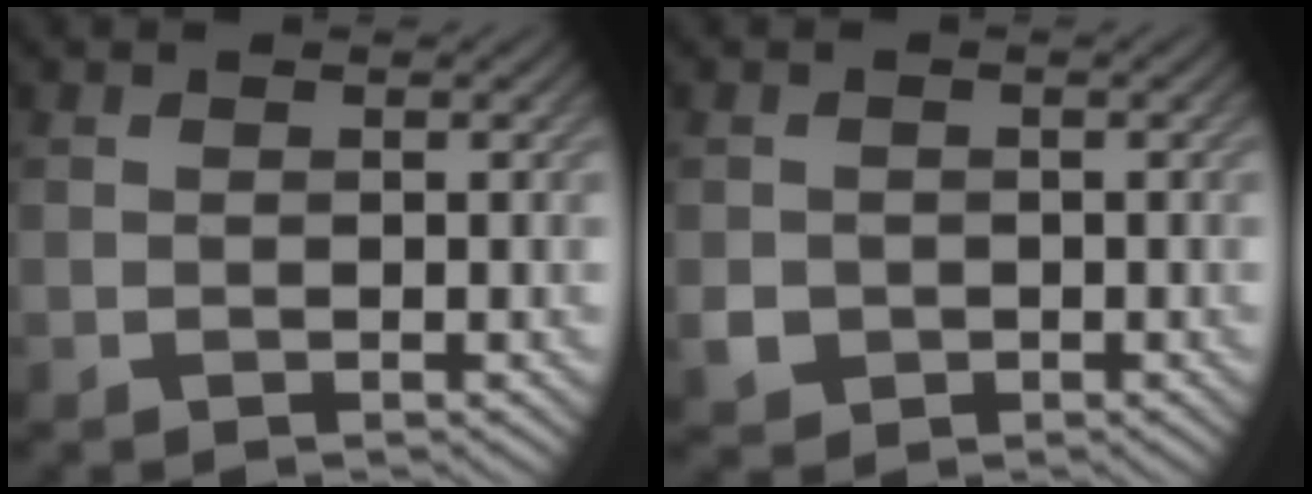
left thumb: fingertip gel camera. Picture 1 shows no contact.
{"total": 2.4, "force": [-0.7, 2.2, 0.7], "torque": [-0.017, -0.007, -0.013]}